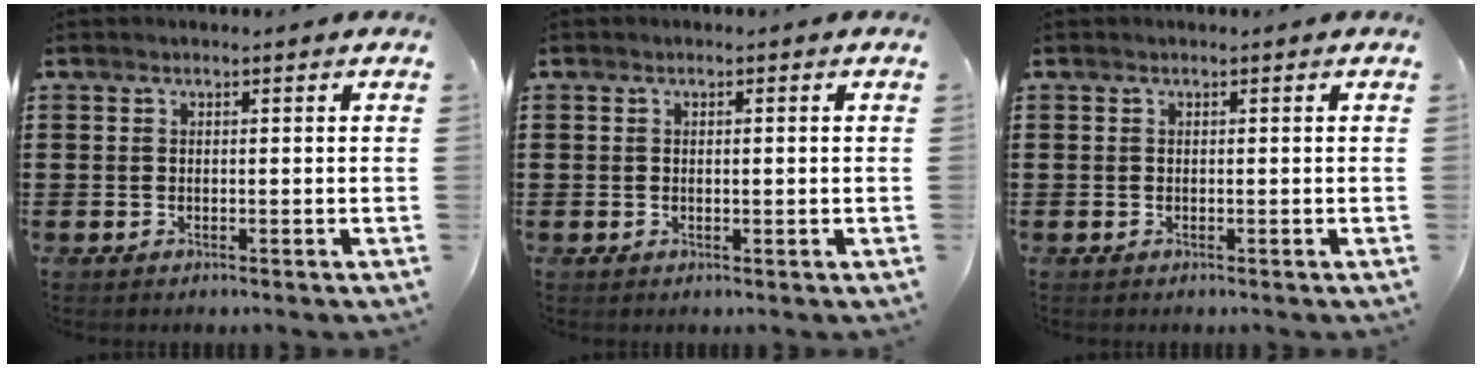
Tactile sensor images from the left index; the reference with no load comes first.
{"total": 0.6, "force": [0.2, 0.0, 0.6], "torque": [-0.011, -0.003, 0.005]}
{"total": 0.0}